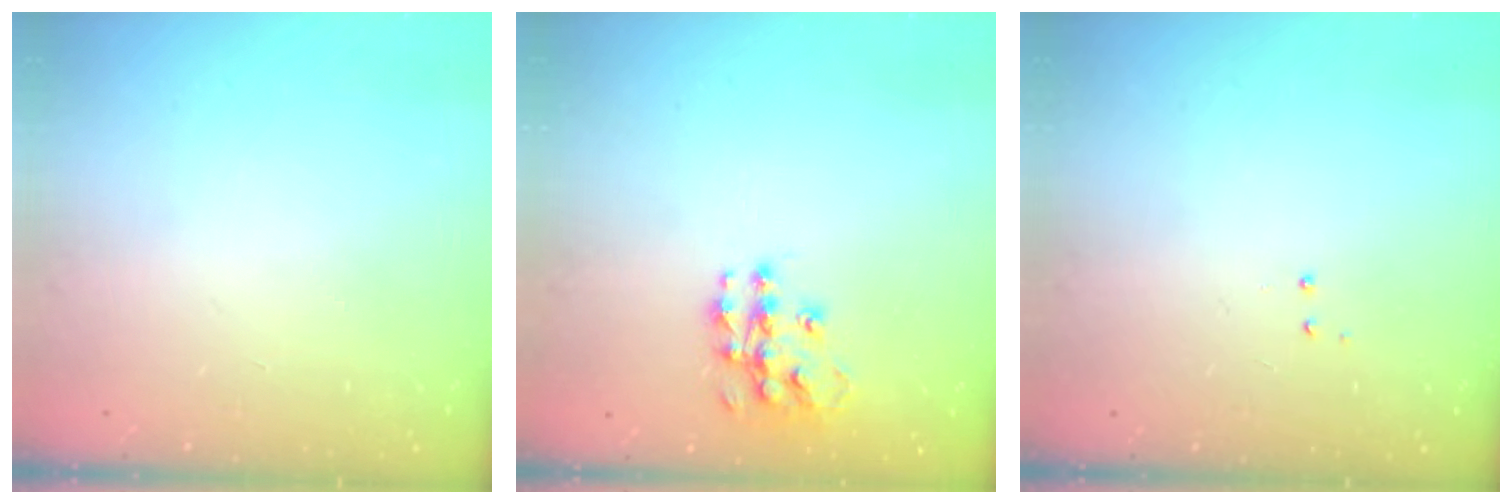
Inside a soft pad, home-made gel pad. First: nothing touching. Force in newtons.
{"total": 10.4, "press": 10.4, "slide": 0.4}
{"total": 2.9, "press": 2.8, "slide": 0.6}